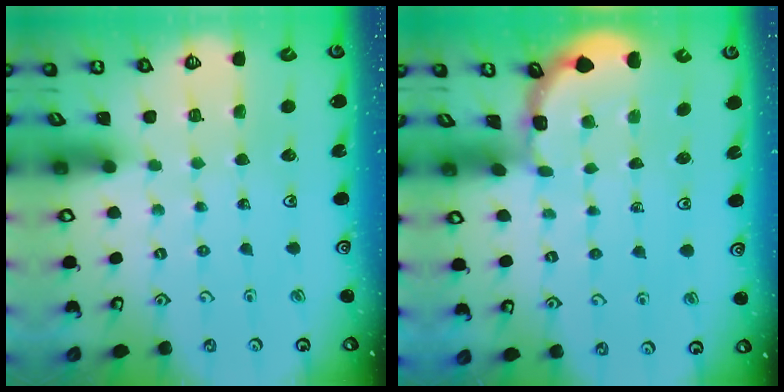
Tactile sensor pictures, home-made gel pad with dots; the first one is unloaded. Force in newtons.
{"total": 1.6, "press": 1.6, "slide": 0.1}